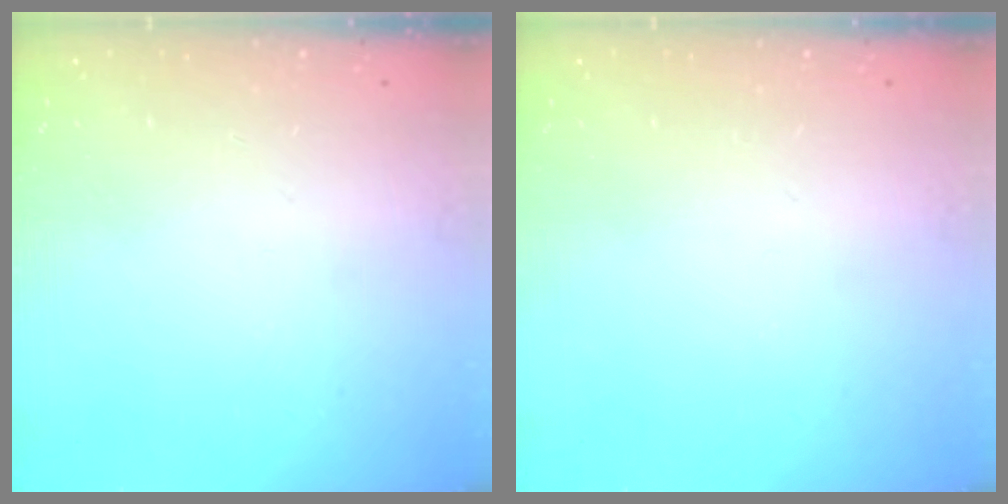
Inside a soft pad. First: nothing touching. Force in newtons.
{"total": 0.0}